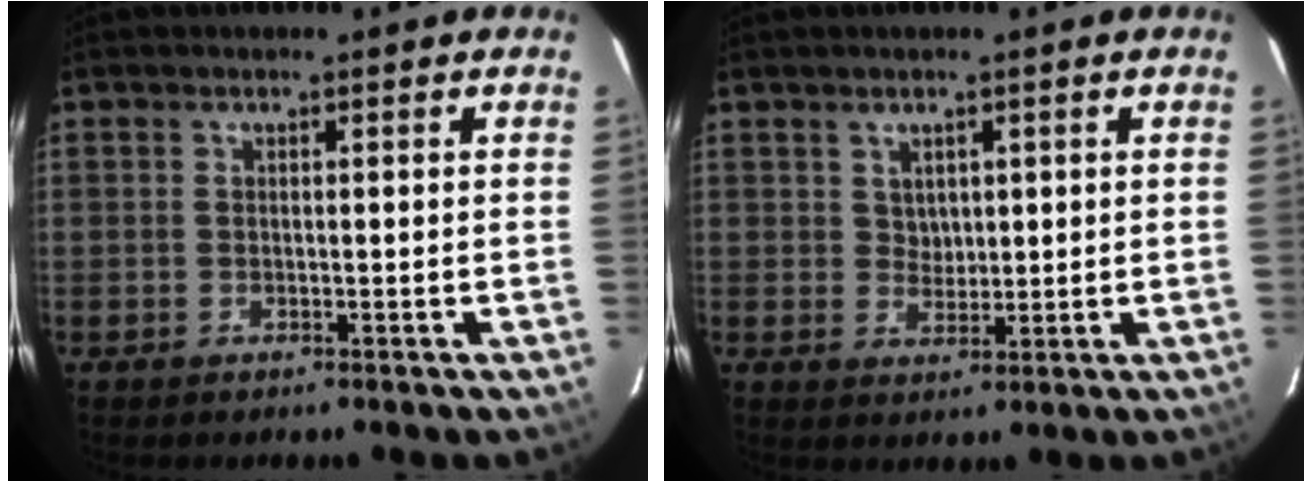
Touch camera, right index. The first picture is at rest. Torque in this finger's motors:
{"motor_torque": [-0.19, -0.10, -0.08, -0.01]}